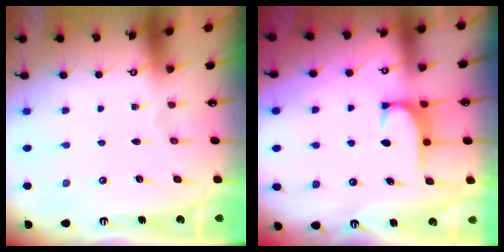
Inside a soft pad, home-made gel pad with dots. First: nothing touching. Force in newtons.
{"total": 1.7, "press": 1.6, "slide": 0.5}